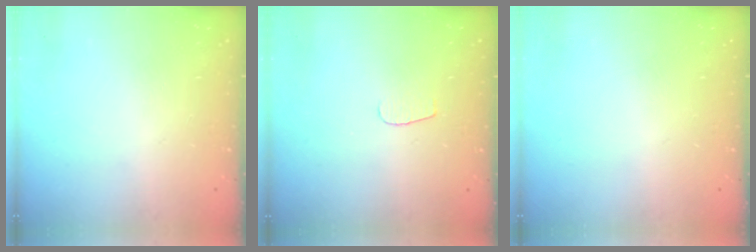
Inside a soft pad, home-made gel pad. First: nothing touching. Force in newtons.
{"total": 3.5, "press": 3.5, "slide": 0.3}
{"total": 0.0}